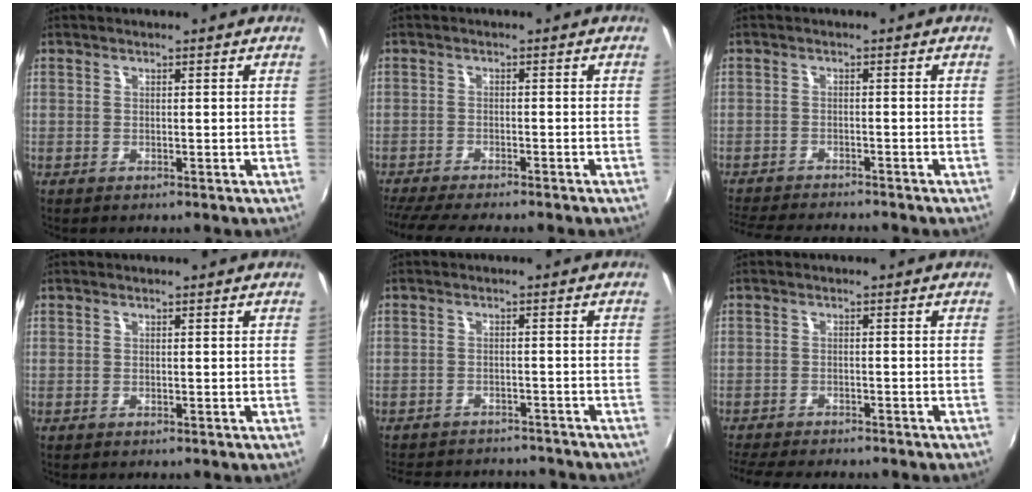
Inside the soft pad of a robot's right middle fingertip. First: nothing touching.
{"total": 8.1, "force": [-7.2, 0.0, 3.7], "torque": [-0.090, -0.024, -0.113]}
{"total": 9.1, "force": [-8.4, 0.6, 3.3], "torque": [-0.087, -0.018, -0.138]}
{"total": 0.0}
{"total": 13.8, "force": [-12.2, 4.3, 4.7], "torque": [-0.110, 0.001, -0.167]}
{"total": 8.9, "force": [-7.9, 1.4, 3.7], "torque": [-0.093, -0.022, -0.123]}